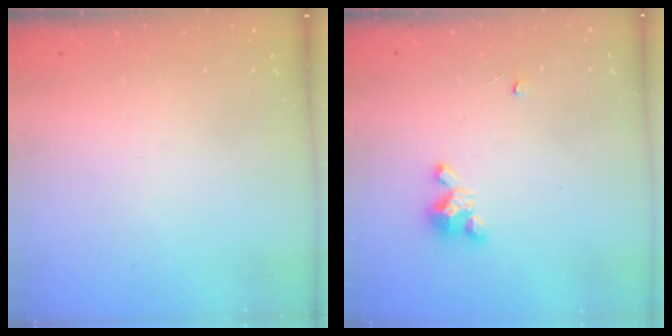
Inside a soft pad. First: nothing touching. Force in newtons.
{"total": 3.5, "press": 3.5, "slide": 0.2}